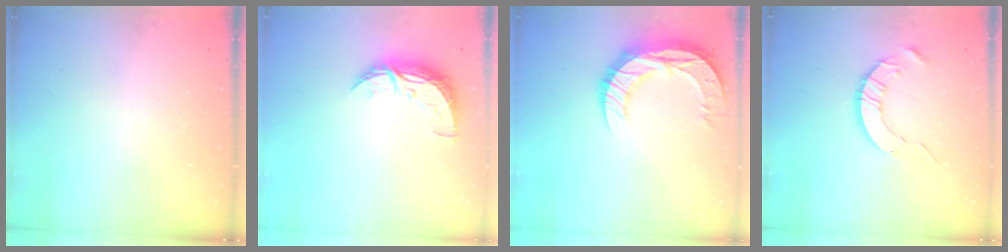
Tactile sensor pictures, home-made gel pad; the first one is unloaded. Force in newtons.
{"total": 8.8, "press": 8.8, "slide": 0.4}
{"total": 12.8, "press": 12.8, "slide": 0.9}
{"total": 7.0, "press": 7.0, "slide": 0.4}